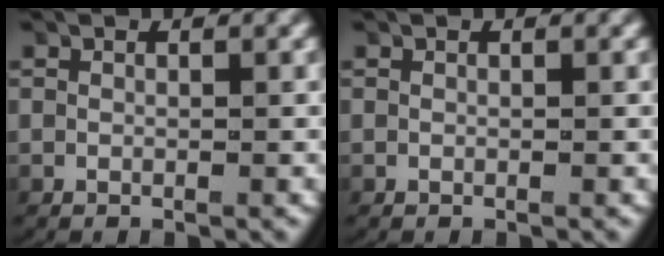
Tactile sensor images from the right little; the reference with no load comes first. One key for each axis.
{"total": 0.0}